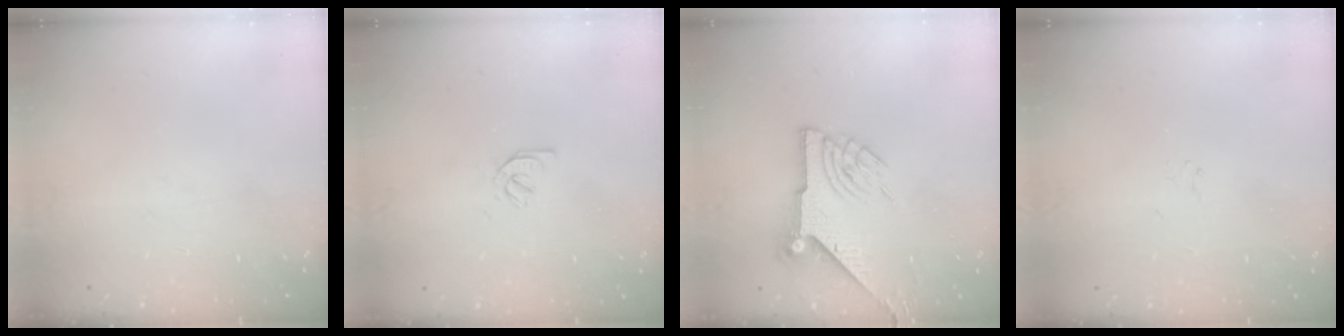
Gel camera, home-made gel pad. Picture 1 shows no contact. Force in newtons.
{"total": 2.2, "press": 2.1, "slide": 0.6}
{"total": 9.2, "press": 9.2, "slide": 0.6}
{"total": 0.9, "press": 0.8, "slide": 0.4}